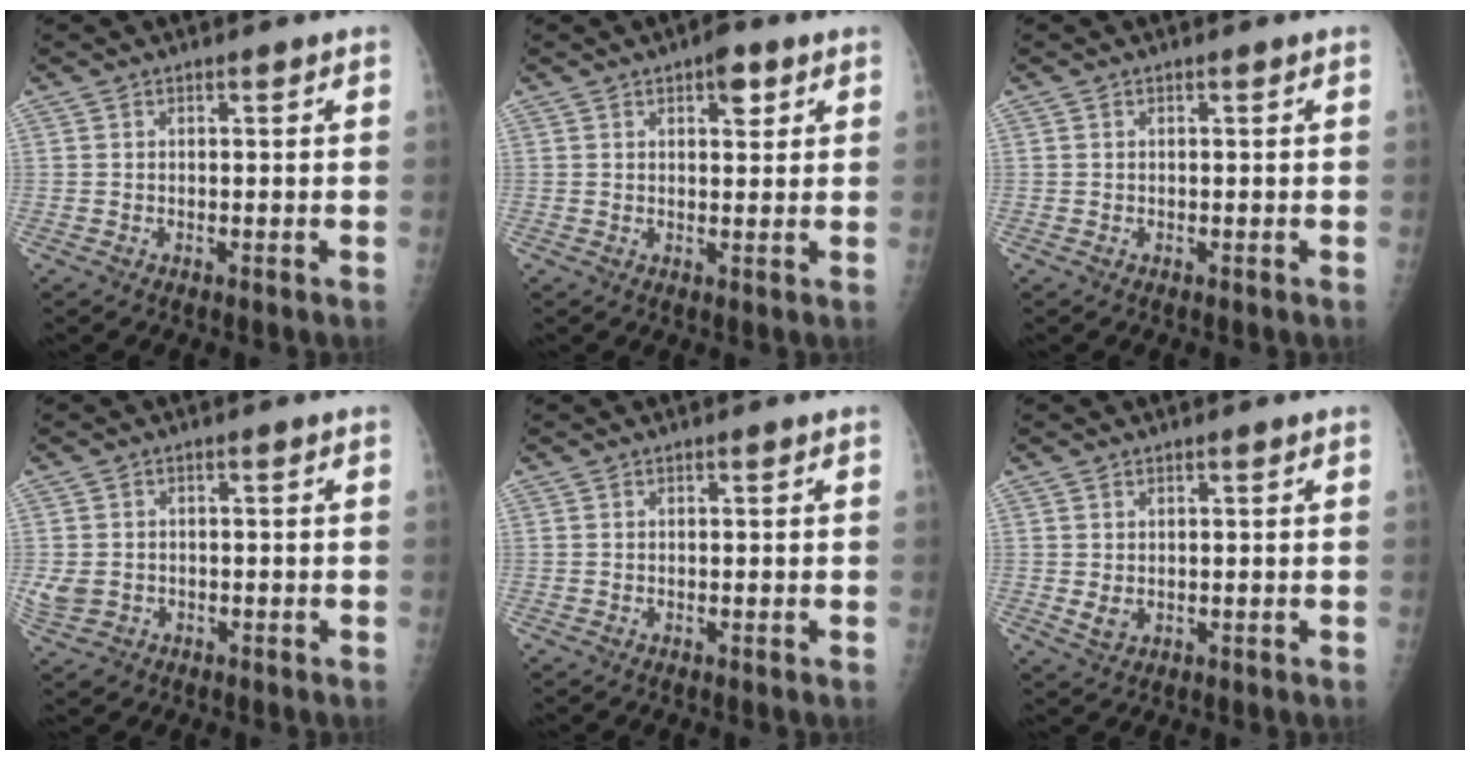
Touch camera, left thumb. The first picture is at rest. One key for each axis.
{"total": 4.0, "fx": 2.1, "fy": 1.8, "fz": 2.9, "tx": -0.025, "ty": -0.006, "tz": 0.024}
{"total": 0.0}
{"total": 4.1, "fx": -1.0, "fy": 3.5, "fz": 1.9, "tx": -0.039, "ty": 0.005, "tz": -0.009}
{"total": 0.0}
{"total": 2.0, "fx": 0.2, "fy": 1.3, "fz": 1.5, "tx": -0.023, "ty": -0.007, "tz": 0.010}